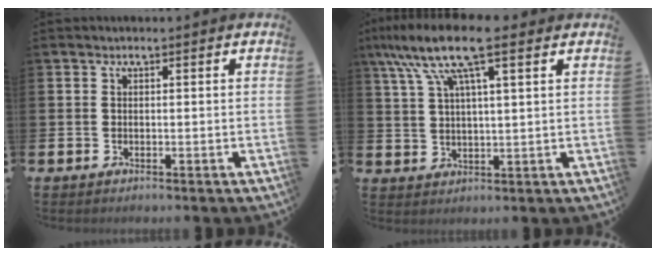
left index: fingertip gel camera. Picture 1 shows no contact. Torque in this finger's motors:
{"motor_torque": [0.71, -0.58, 1.05, 0.21]}